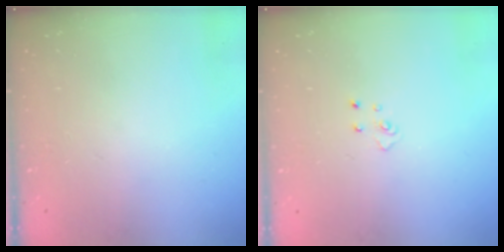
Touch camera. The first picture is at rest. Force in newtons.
{"total": 3.7, "press": 3.7, "slide": 0.3}